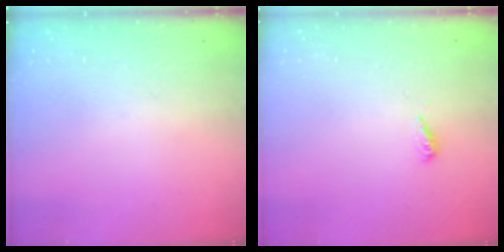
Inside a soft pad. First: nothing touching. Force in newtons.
{"total": 2.9, "press": 2.9, "slide": 0.3}